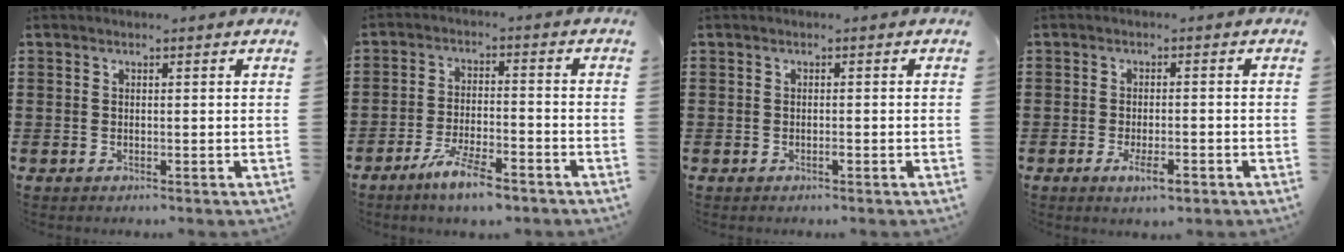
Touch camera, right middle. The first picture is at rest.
{"total": 6.7, "force": [-5.1, 1.2, 4.2], "torque": [-0.092, -0.006, -0.095]}
{"total": 0.6, "force": [-0.4, 0.1, 0.5], "torque": [-0.010, -0.002, -0.007]}
{"total": 3.5, "force": [-1.8, 1.2, 2.8], "torque": [-0.051, -0.001, -0.033]}